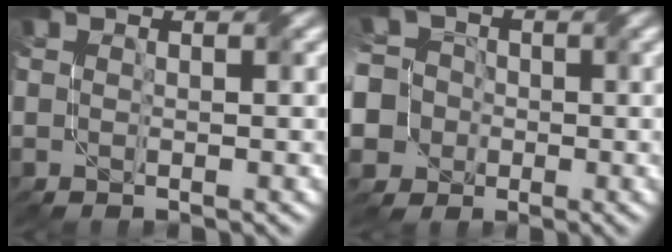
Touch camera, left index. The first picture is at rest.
{"total": 12.1, "force": [-4.0, 10.8, 3.9], "torque": [-0.108, -0.008, -0.104]}